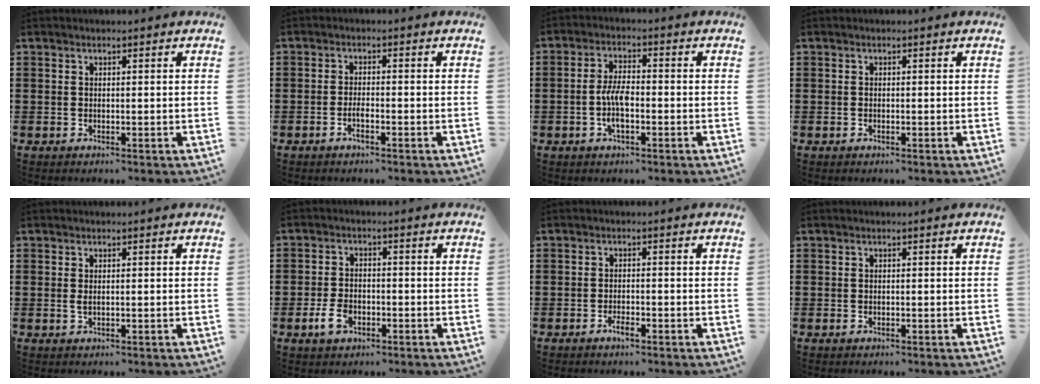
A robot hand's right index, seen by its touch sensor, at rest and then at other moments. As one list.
[{"total": 1.8, "force": [-1.0, 0.3, 1.5], "torque": [-0.026, -0.001, -0.017]}, {"total": 5.4, "force": [-1.3, 2.1, 4.8], "torque": [-0.112, -0.002, -0.032]}, {"total": 0.0}, {"total": 0.9, "force": [0.0, 0.3, 0.8], "torque": [-0.017, 0.000, 0.001]}, {"total": 4.0, "force": [-1.8, 2.1, 2.8], "torque": [-0.069, -0.004, -0.038]}, {"total": 1.8, "force": [-1.2, 0.5, 1.3], "torque": [-0.024, -0.002, -0.021]}, {"total": 0.0}]